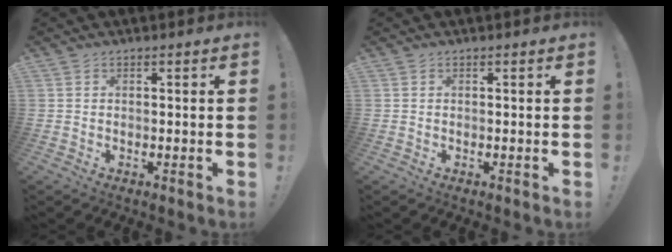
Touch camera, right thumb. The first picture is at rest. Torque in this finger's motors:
{"motor_torque": [-0.08, -0.08, 0.00, 0.00, 0.00]}